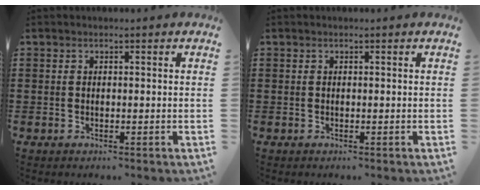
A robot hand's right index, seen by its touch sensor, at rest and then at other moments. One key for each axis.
{"total": 0.0}